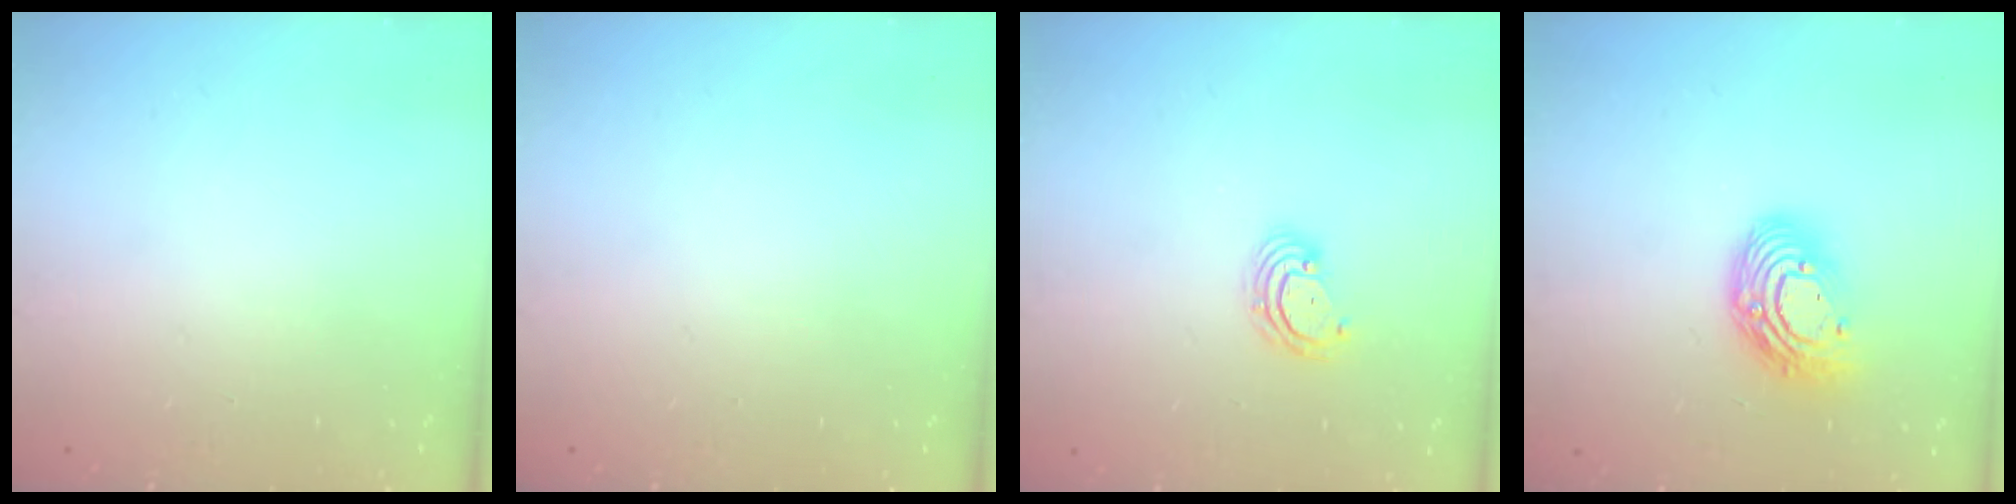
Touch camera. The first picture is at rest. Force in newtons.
{"total": 0.0}
{"total": 4.2, "press": 4.2, "slide": 0.3}
{"total": 12.7, "press": 12.7, "slide": 1.2}